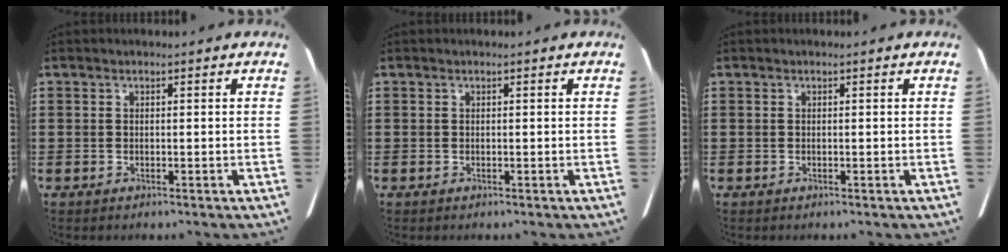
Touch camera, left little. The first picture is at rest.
{"total": 0.0}
{"total": 0.0}